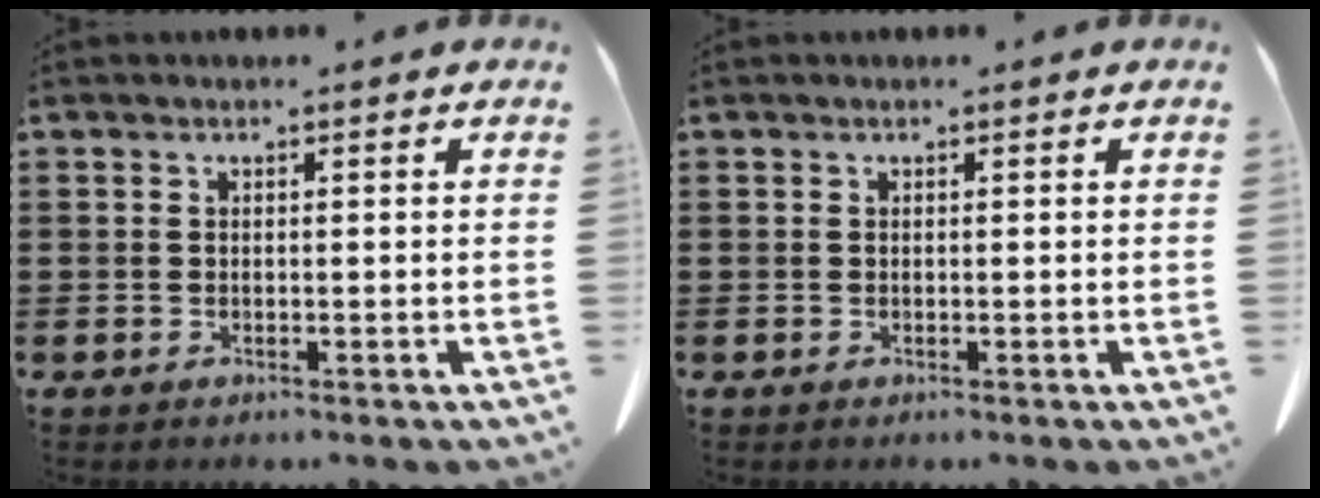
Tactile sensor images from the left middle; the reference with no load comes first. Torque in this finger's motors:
{"motor_torque": [-0.17, 0.30, 0.00, 0.00]}